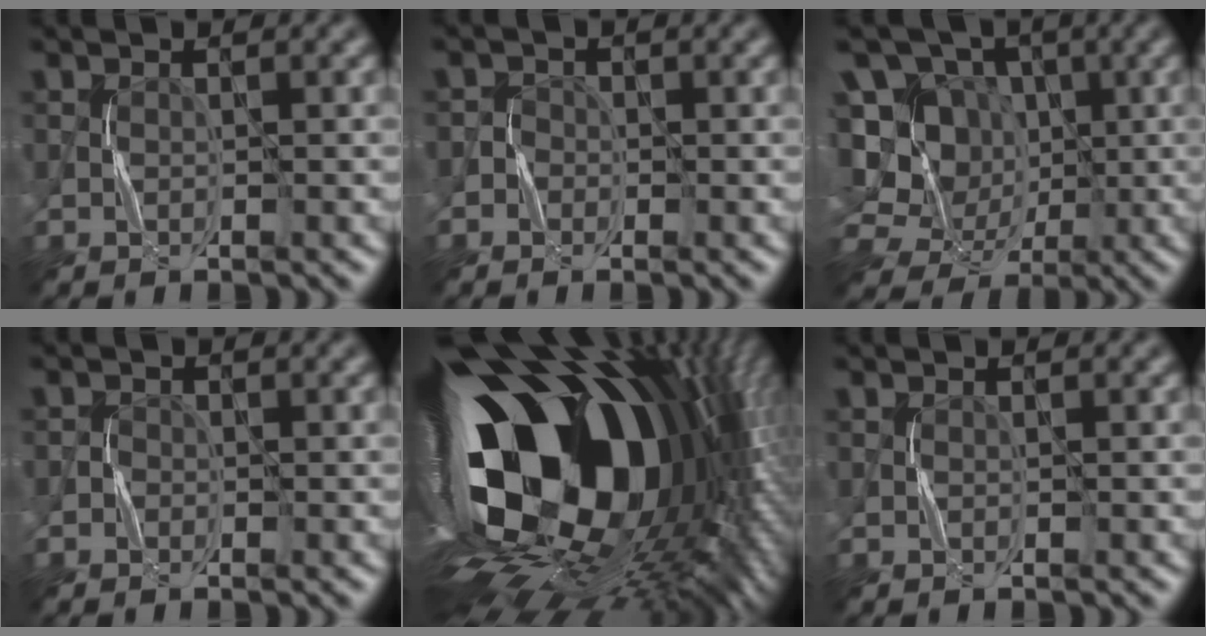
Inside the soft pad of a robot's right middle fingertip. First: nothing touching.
{"total": 1.3, "force": [-0.5, 1.2, 0.2], "torque": [0.005, 0.008, -0.014]}
{"total": 12.3, "force": [-0.1, 11.4, 4.6], "torque": [-0.135, 0.031, -0.019]}
{"total": 0.8, "force": [-0.4, 0.6, 0.1], "torque": [0.003, 0.002, -0.009]}
{"total": 22.2, "force": [2.4, 13.4, 17.5], "torque": [-0.304, -0.055, 0.048]}
{"total": 0.0}